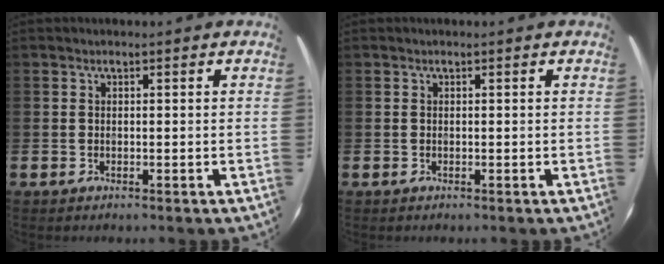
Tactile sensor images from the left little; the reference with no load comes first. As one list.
[{"total": 0.0}]